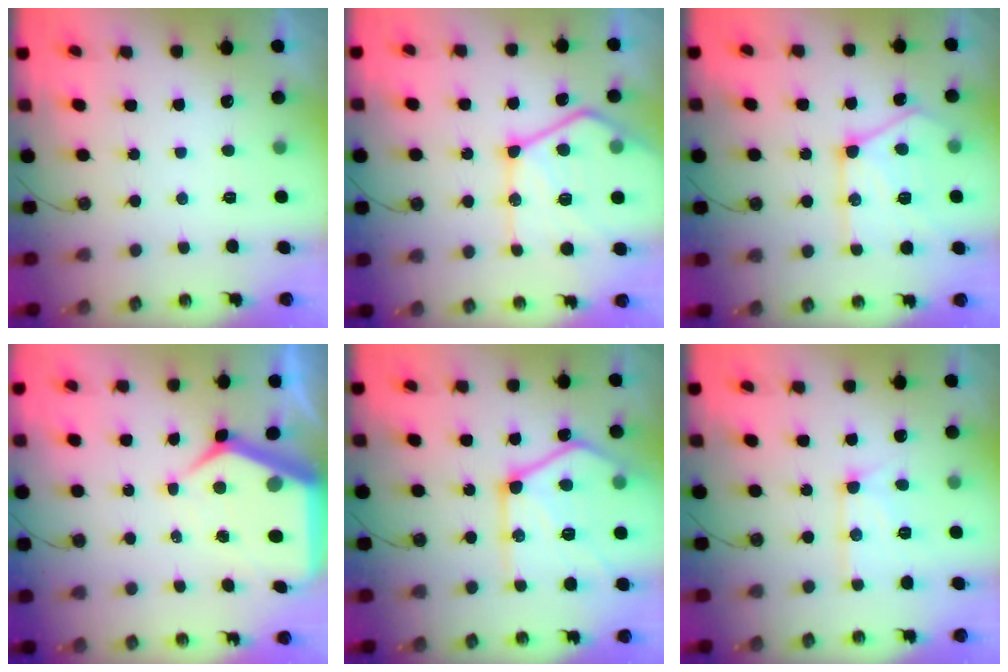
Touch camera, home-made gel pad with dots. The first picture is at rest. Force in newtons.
{"total": 23.3, "press": 23.2, "slide": 2.7}
{"total": 18.1, "press": 18.0, "slide": 1.4}
{"total": 9.5, "press": 9.5, "slide": 0.8}
{"total": 24.2, "press": 24.1, "slide": 1.8}
{"total": 11.4, "press": 11.3, "slide": 0.5}